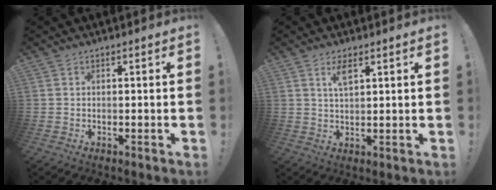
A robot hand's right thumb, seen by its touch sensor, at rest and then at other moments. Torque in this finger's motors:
{"motor_torque": [-0.20, 0.98, 0.68, 0.21, 0.06]}